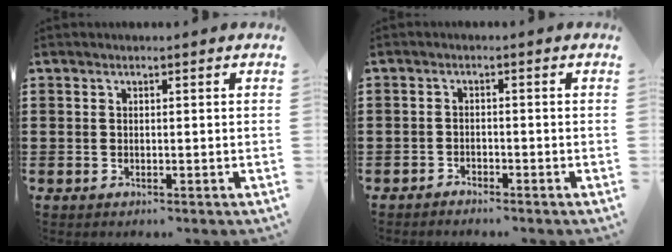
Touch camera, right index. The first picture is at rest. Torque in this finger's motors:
{"motor_torque": [-0.25, -0.39, 0.01, -0.03]}